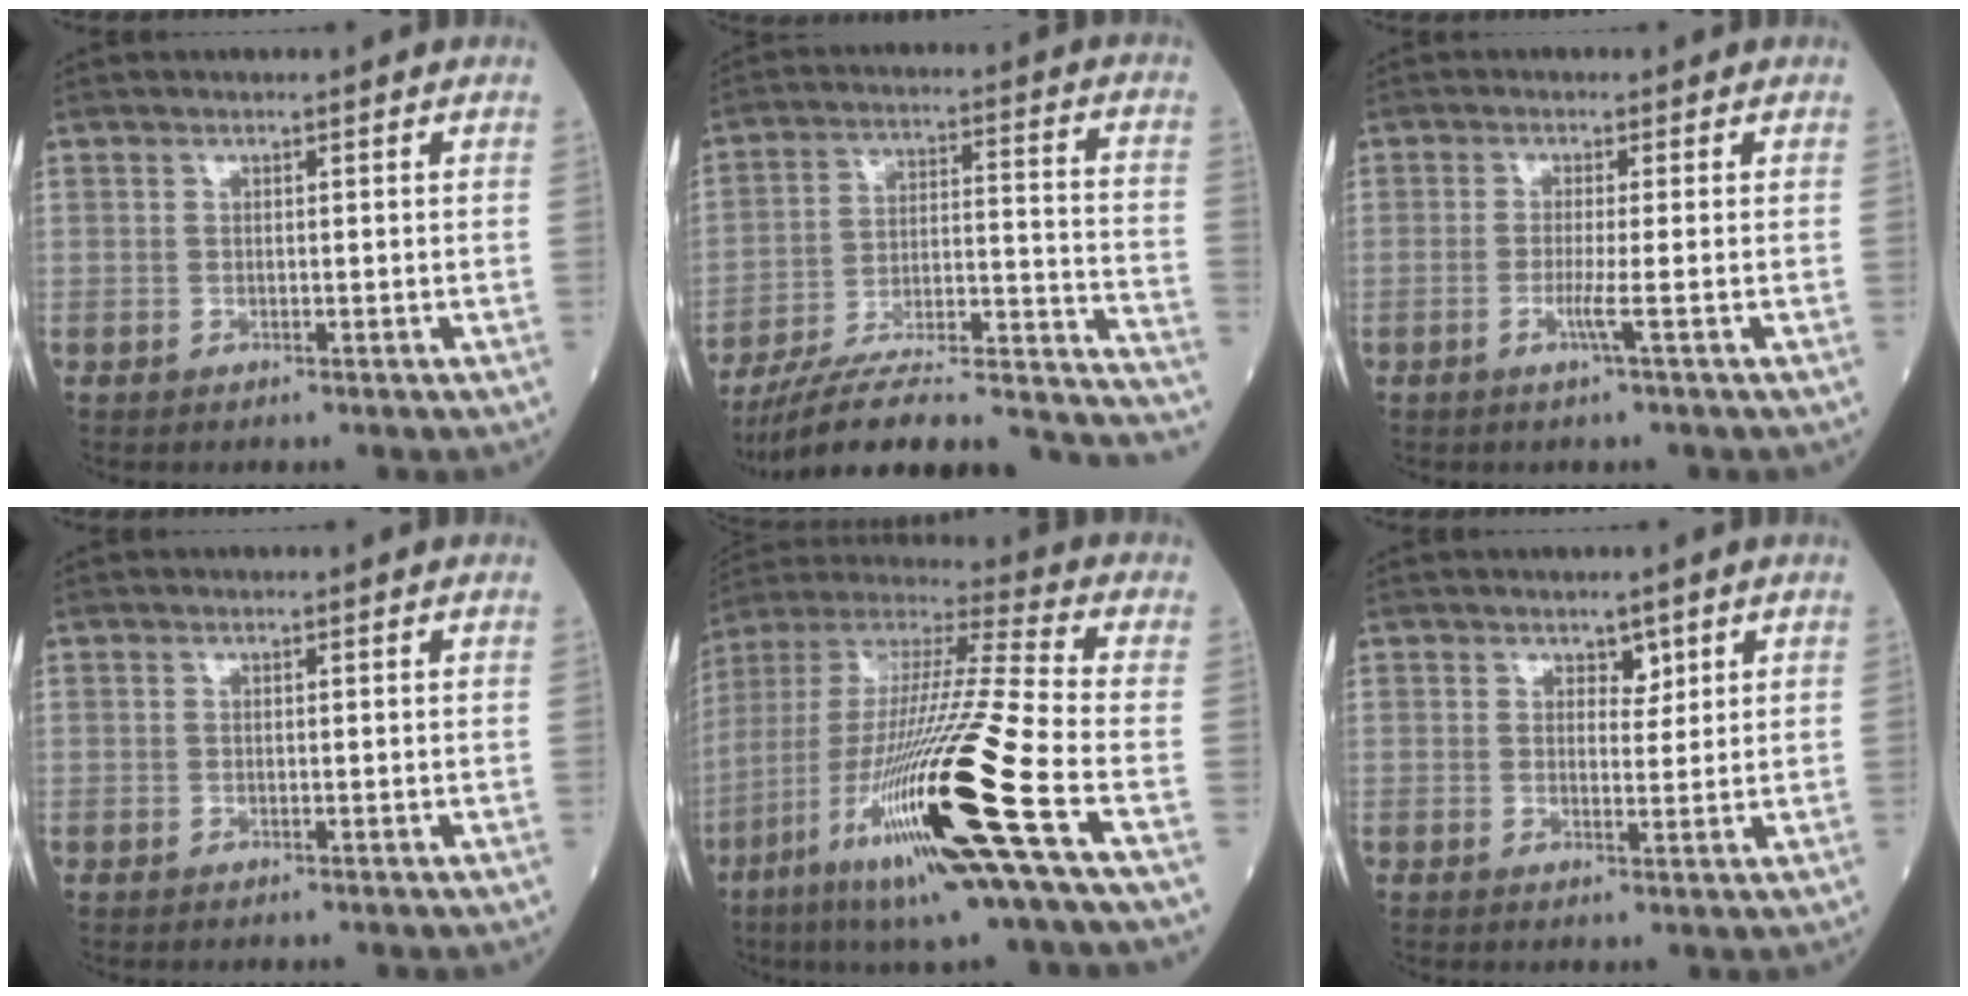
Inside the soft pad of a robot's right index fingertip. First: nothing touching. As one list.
[{"total": 27.9, "force": [-24.9, 2.4, 12.2], "torque": [-0.109, 0.009, -0.359]}, {"total": 2.3, "force": [-0.8, -0.8, 2.0], "torque": [-0.047, -0.005, -0.016]}, {"total": 0.0}, {"total": 24.8, "force": [-9.8, -0.1, 22.7], "torque": [-0.452, -0.051, -0.186]}, {"total": 2.1, "force": [1.4, 1.2, 1.1], "torque": [-0.011, 0.000, 0.022]}]